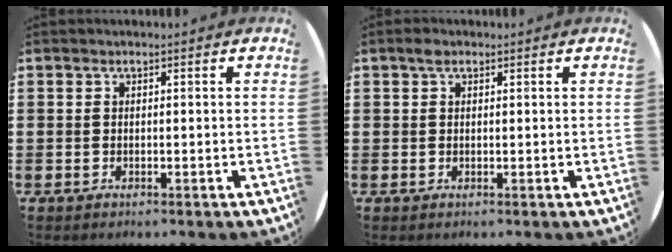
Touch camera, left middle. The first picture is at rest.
{"total": 1.1, "force": [0.7, 0.6, 0.6], "torque": [-0.004, 0.003, 0.011]}